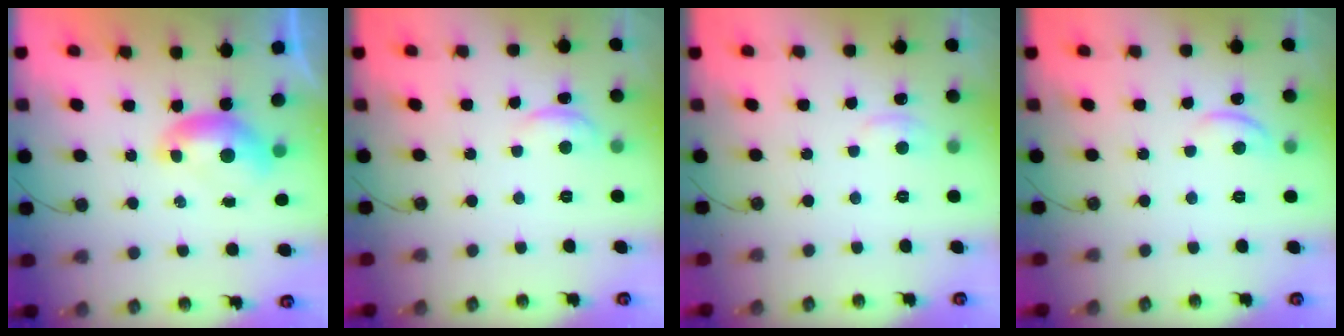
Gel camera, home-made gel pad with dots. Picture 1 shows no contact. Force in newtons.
{"total": 0.6, "press": 0.2, "slide": 0.6}
{"total": 1.4, "press": 1.1, "slide": 0.8}
{"total": 1.9, "press": 1.8, "slide": 0.6}